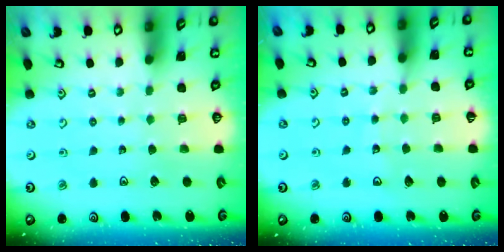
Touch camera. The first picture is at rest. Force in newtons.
{"total": 6.2, "press": 6.2, "slide": 0.8}